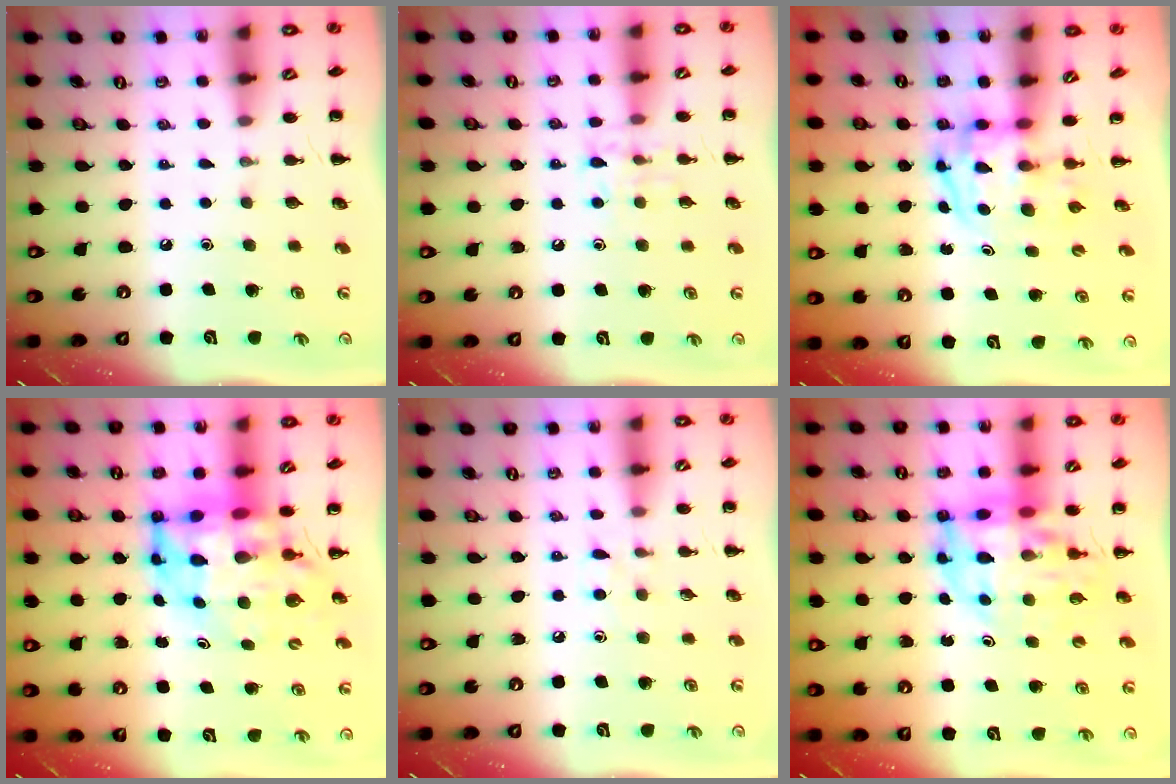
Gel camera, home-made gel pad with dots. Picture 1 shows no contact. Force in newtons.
{"total": 7.6, "press": 7.5, "slide": 1.0}
{"total": 3.9, "press": 3.9, "slide": 0.6}
{"total": 9.7, "press": 9.2, "slide": 2.9}
{"total": 4.6, "press": 4.2, "slide": 2.0}
{"total": 13.2, "press": 12.6, "slide": 3.8}